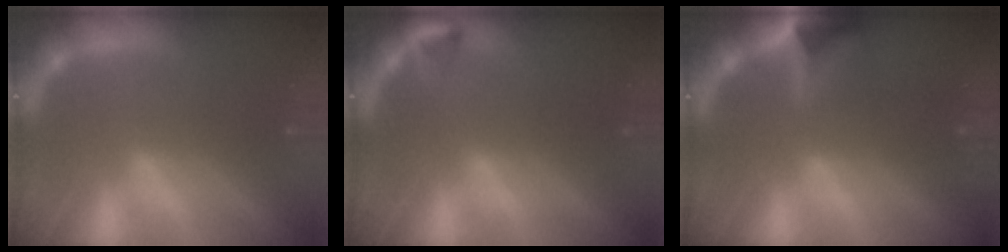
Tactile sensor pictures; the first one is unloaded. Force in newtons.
{"total": 1.5}
{"total": 4.9}